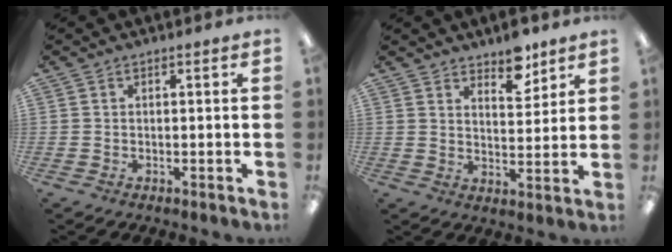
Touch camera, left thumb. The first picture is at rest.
{"total": 7.0, "force": [5.8, 2.8, 2.6], "torque": [-0.019, -0.039, 0.099]}